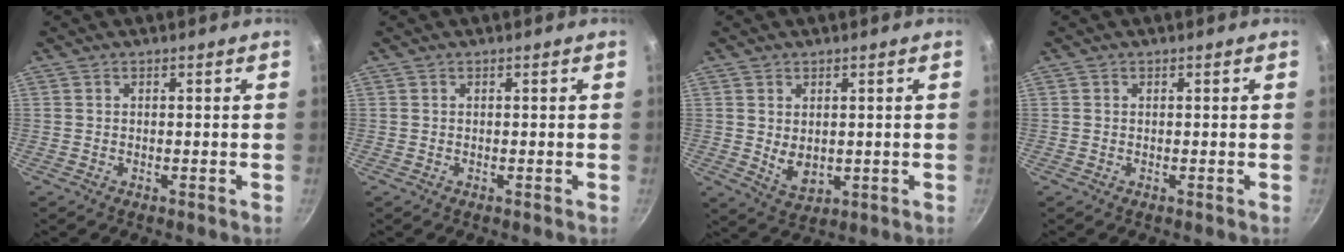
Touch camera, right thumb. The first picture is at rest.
{"total": 0.0}
{"total": 5.1, "force": [0.6, 3.5, 3.7], "torque": [-0.054, -0.016, 0.021]}
{"total": 0.0}